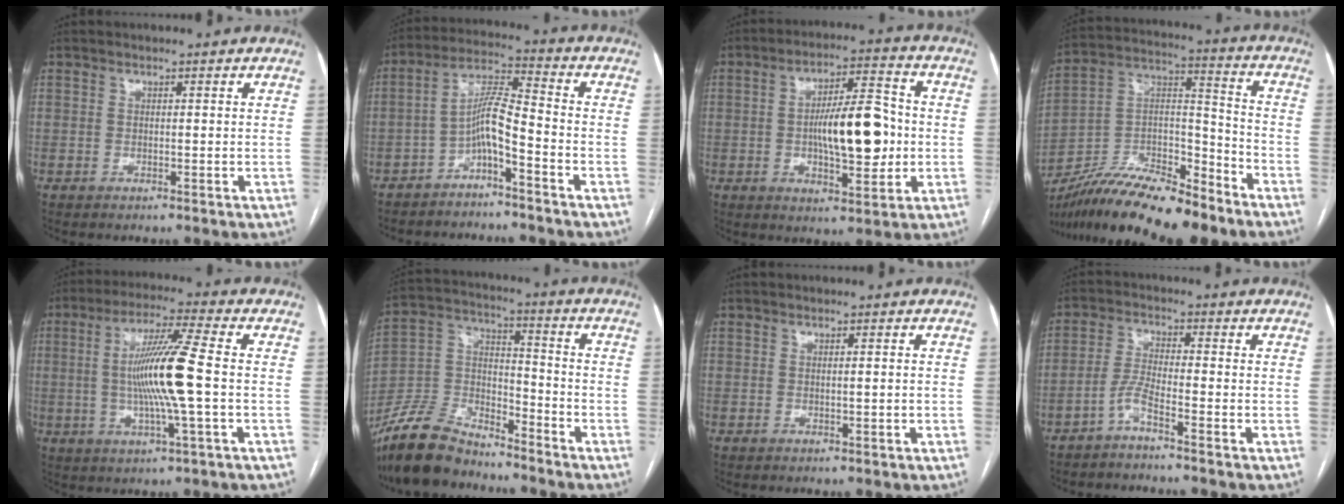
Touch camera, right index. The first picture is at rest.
{"total": 6.7, "force": [-3.5, 0.5, 5.6], "torque": [-0.108, 0.018, -0.067]}
{"total": 12.7, "force": [-0.8, 3.9, 12.1], "torque": [-0.200, 0.014, -0.010]}
{"total": 19.1, "force": [-16.0, 3.9, 9.6], "torque": [-0.182, 0.012, -0.286]}
{"total": 11.9, "force": [-0.5, -0.4, 11.9], "torque": [-0.227, -0.001, -0.012]}
{"total": 13.9, "force": [-12.1, 4.6, 5.0], "torque": [-0.108, 0.011, -0.231]}
{"total": 0.7, "force": [-0.1, 0.0, 0.7], "torque": [-0.013, -0.001, 0.001]}
{"total": 3.6, "force": [-2.7, -0.4, 2.3], "torque": [-0.055, -0.001, -0.060]}